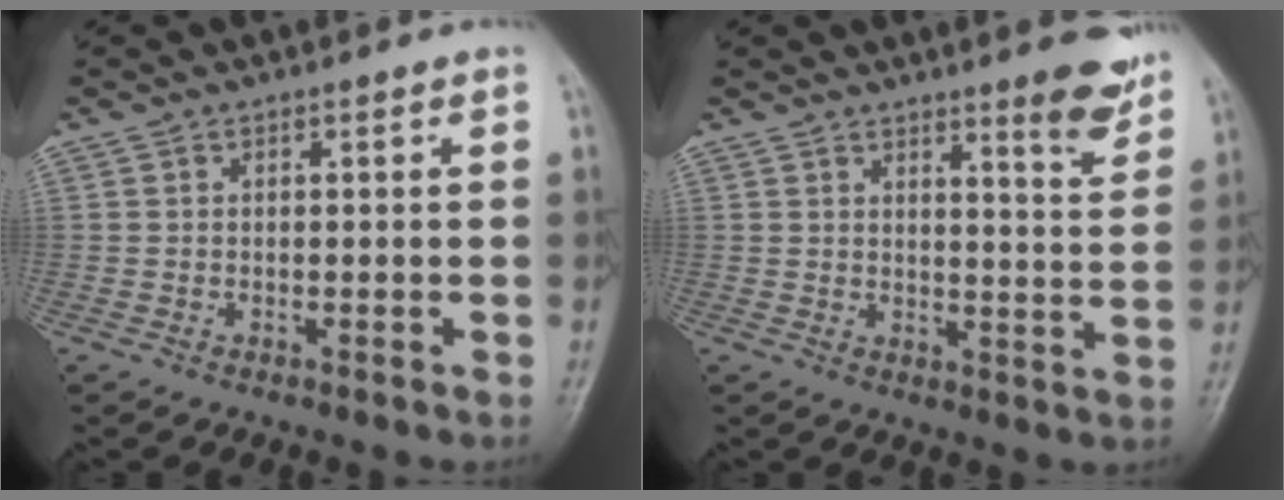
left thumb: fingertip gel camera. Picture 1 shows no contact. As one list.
[{"total": 7.5, "force": [5.4, 1.2, 5.1], "torque": [-0.051, -0.040, 0.073]}]